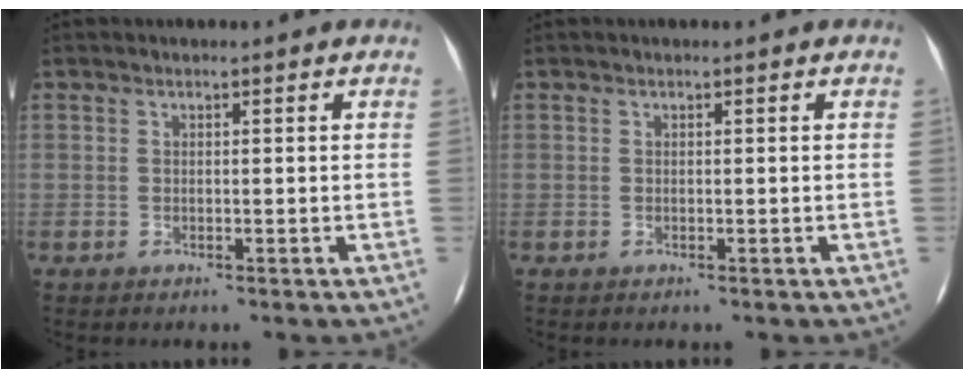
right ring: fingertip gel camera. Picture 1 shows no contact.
{"total": 0.0}